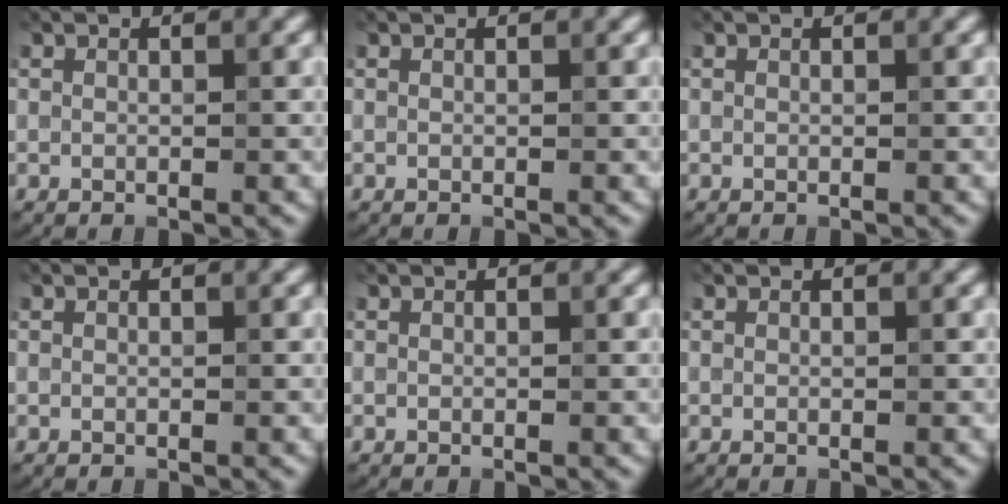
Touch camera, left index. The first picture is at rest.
{"total": 0.0}
{"total": 0.0}
{"total": 0.0}
{"total": 0.0}
{"total": 0.0}